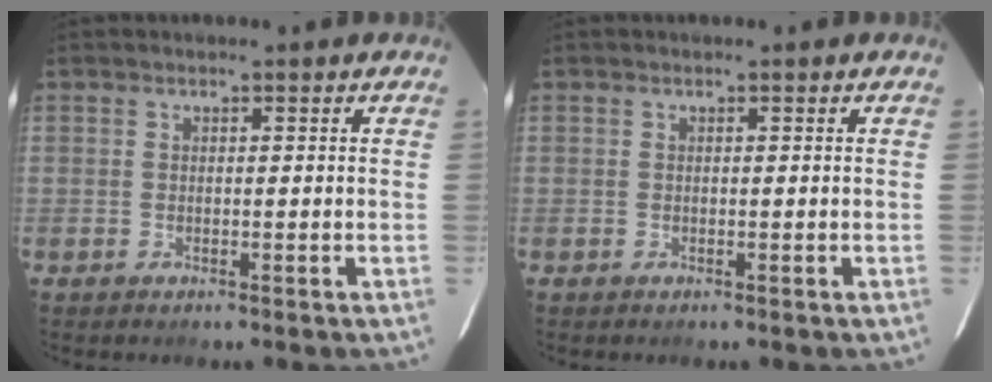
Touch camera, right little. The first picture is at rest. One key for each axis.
{"total": 0.0}